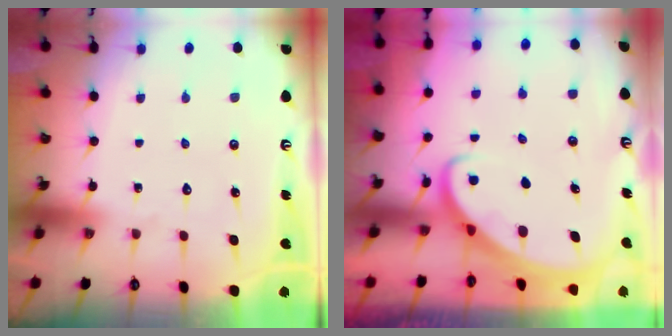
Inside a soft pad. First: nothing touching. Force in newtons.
{"total": 2.6, "press": 2.6, "slide": 0.3}